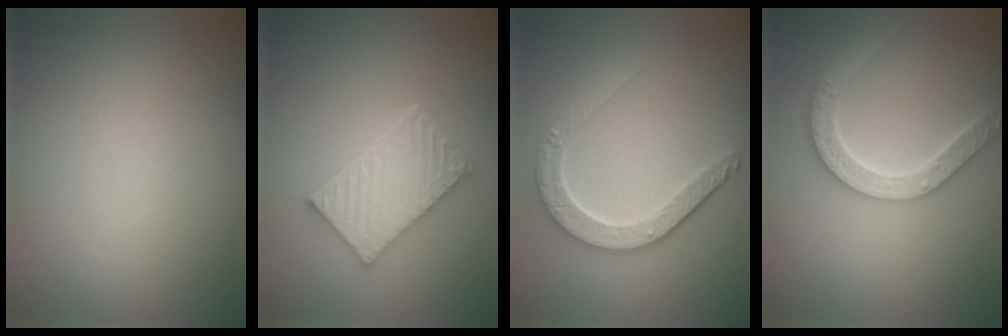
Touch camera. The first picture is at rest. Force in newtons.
{"total": 5.0, "press": 4.2, "slide": 2.8}
{"total": 4.6, "press": 3.7, "slide": 2.8}
{"total": 4.7, "press": 4.0, "slide": 2.6}